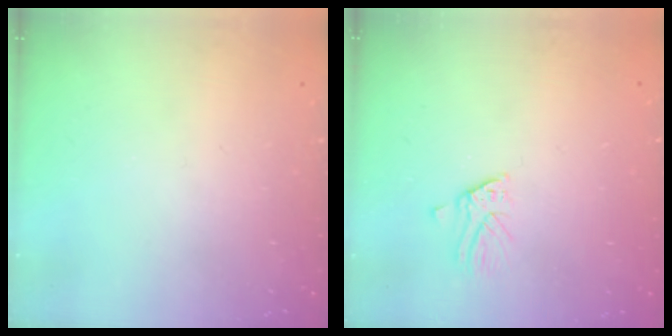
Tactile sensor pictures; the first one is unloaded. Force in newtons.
{"total": 1.4, "press": 1.4, "slide": 0.2}